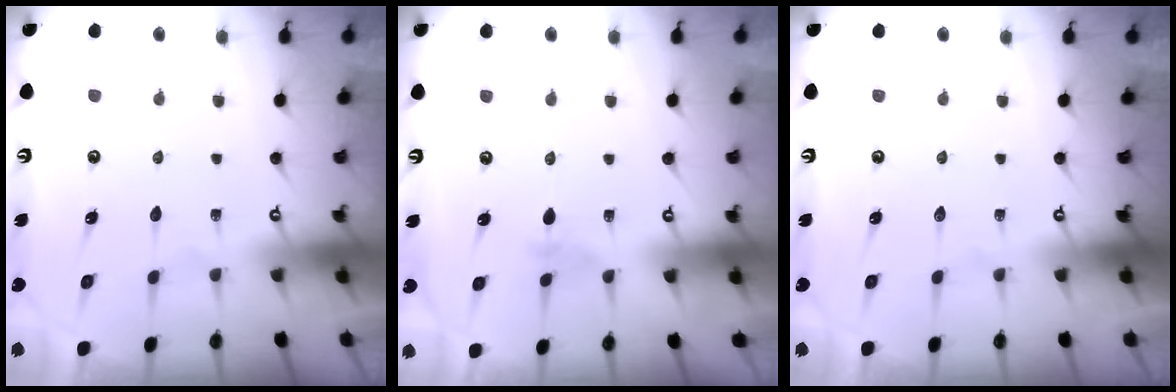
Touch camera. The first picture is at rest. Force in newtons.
{"total": 2.7, "press": 2.6, "slide": 0.6}
{"total": 0.0}